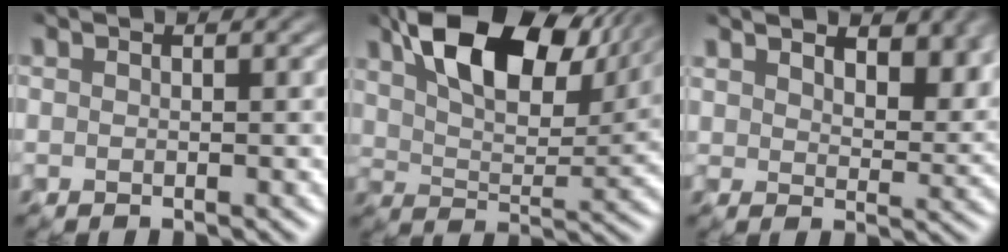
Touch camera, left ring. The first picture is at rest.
{"total": 11.6, "force": [6.3, 6.0, 7.6], "torque": [-0.122, 0.012, 0.115]}
{"total": 4.8, "force": [3.4, 2.2, 2.6], "torque": [-0.040, -0.004, 0.050]}